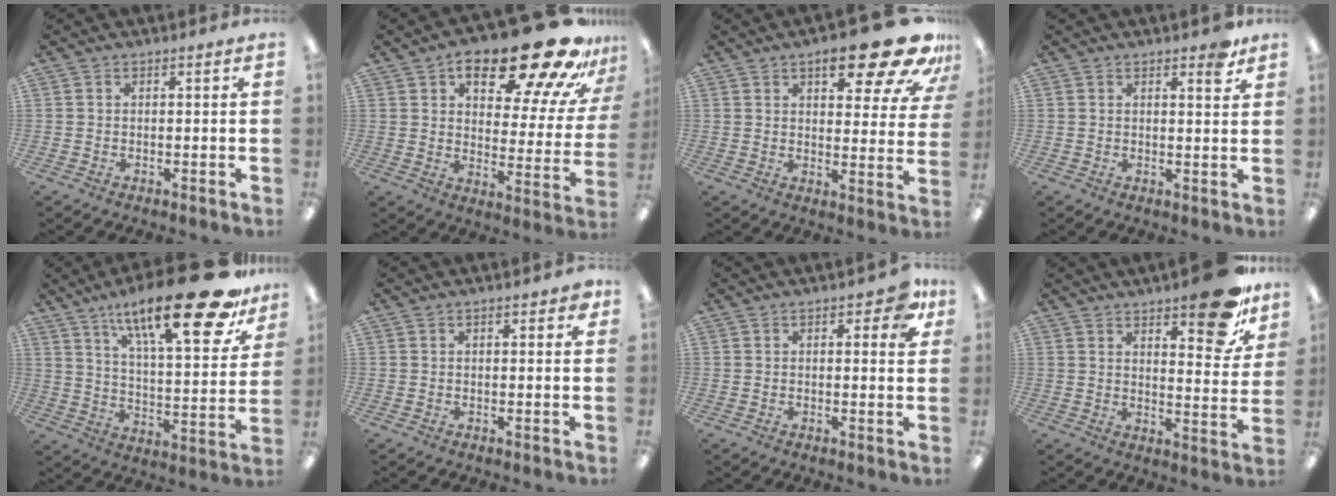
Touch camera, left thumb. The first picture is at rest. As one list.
[{"total": 26.0, "force": [17.2, 9.1, 17.2], "torque": [-0.228, -0.109, 0.268]}, {"total": 17.4, "force": [10.4, 6.2, 12.5], "torque": [-0.161, -0.059, 0.162]}, {"total": 3.4, "force": [2.5, 1.1, 2.2], "torque": [-0.016, -0.013, 0.037]}, {"total": 26.6, "force": [17.2, 7.8, 18.6], "torque": [-0.276, -0.107, 0.273]}, {"total": 2.0, "force": [1.0, 0.7, 1.6], "torque": [-0.017, -0.004, 0.014]}, {"total": 5.8, "force": [2.7, 2.4, 4.5], "torque": [-0.053, -0.008, 0.040]}, {"total": 15.0, "force": [10.5, 5.4, 9.3], "torque": [-0.109, -0.069, 0.171]}]